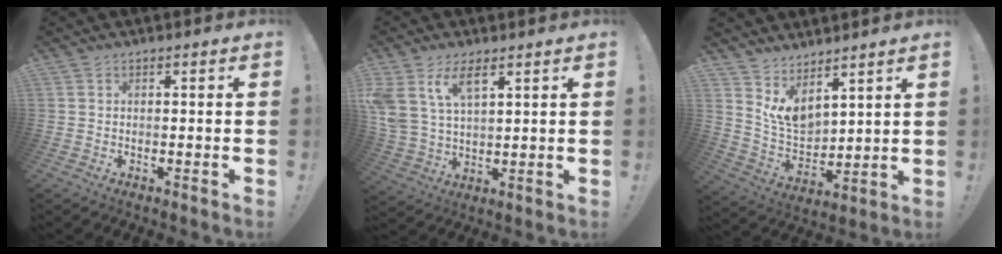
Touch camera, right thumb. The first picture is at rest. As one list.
[{"total": 10.1, "force": [5.7, 5.2, 6.4], "torque": [-0.149, -0.019, 0.107]}, {"total": 8.6, "force": [6.2, 4.5, 3.9], "torque": [-0.078, -0.062, 0.126]}]